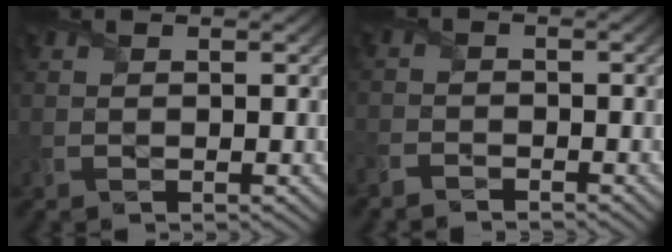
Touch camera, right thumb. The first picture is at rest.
{"total": 2.8, "force": [-2.7, 0.6, 0.4], "torque": [-0.013, -0.006, -0.065]}